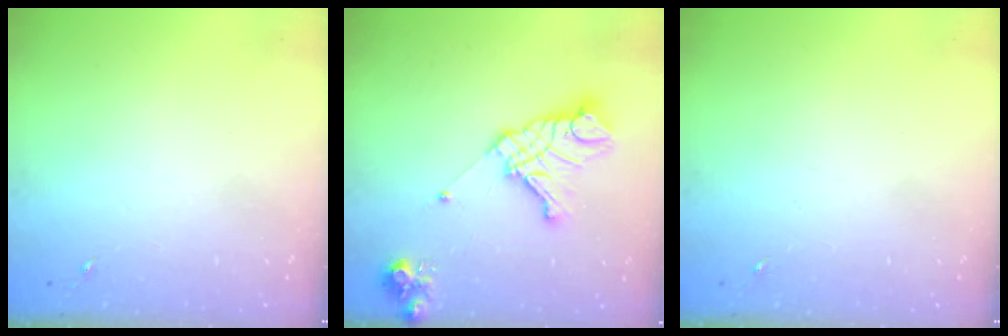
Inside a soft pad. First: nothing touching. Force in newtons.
{"total": 15.8, "press": 15.7, "slide": 1.7}
{"total": 0.0}